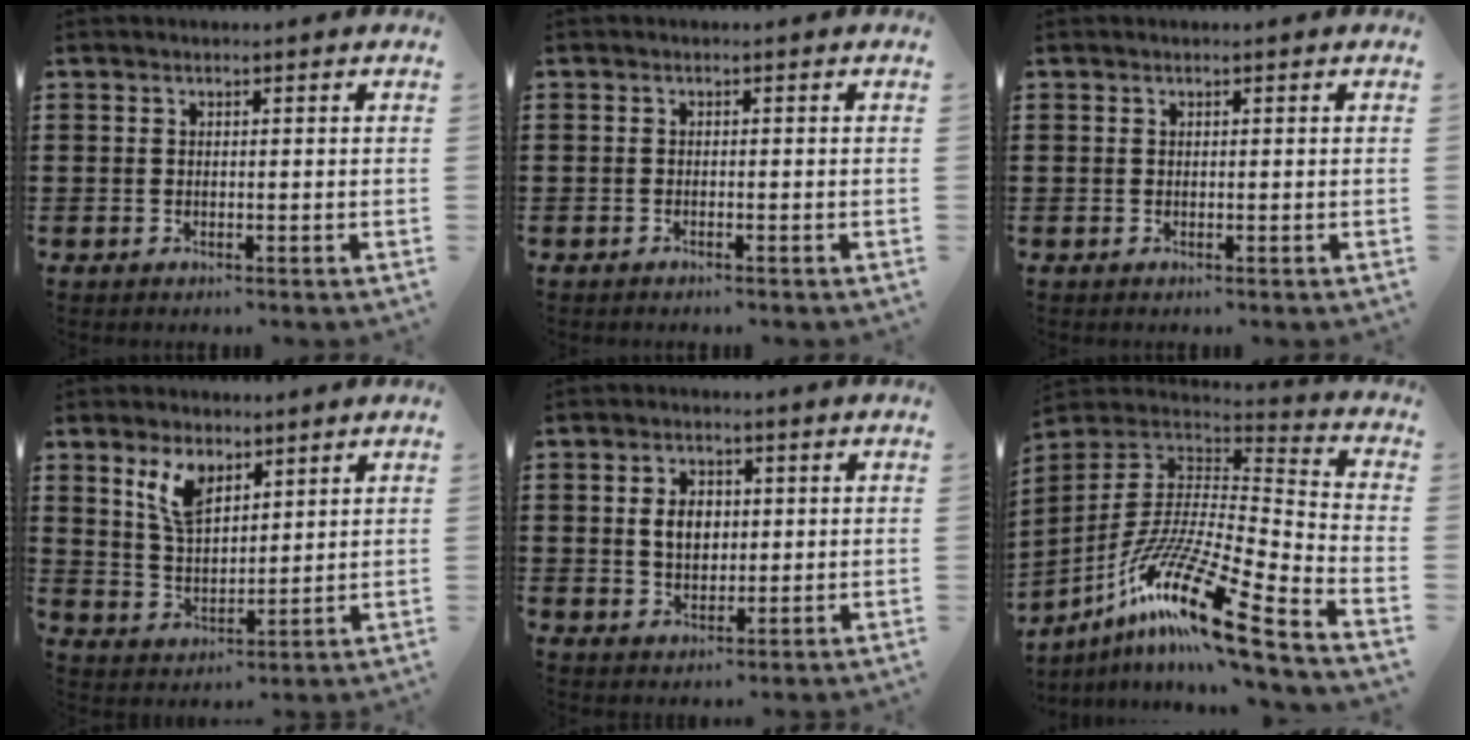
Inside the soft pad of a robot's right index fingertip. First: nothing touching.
{"total": 0.7, "force": [-0.6, 0.0, 0.2], "torque": [-0.004, -0.005, -0.012]}
{"total": 0.0}
{"total": 7.2, "force": [4.4, 3.5, 4.5], "torque": [-0.104, 0.004, 0.082]}
{"total": 4.5, "force": [0.5, 3.2, 3.1], "torque": [-0.061, 0.010, 0.005]}
{"total": 17.8, "force": [-11.8, 2.3, 13.1], "torque": [-0.248, 0.014, -0.218]}